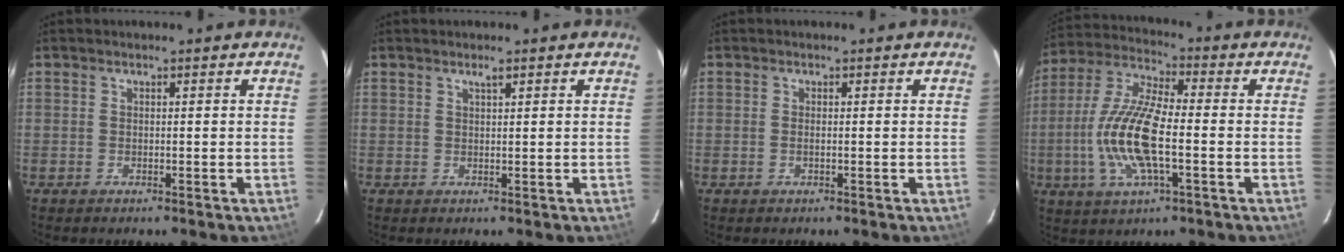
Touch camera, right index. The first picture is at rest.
{"total": 1.0, "force": [0.7, 0.2, 0.7], "torque": [-0.012, 0.002, 0.014]}
{"total": 0.6, "force": [-0.1, 0.1, 0.6], "torque": [-0.012, 0.001, -0.003]}
{"total": 14.6, "force": [-2.8, 4.2, 13.6], "torque": [-0.285, -0.002, -0.061]}